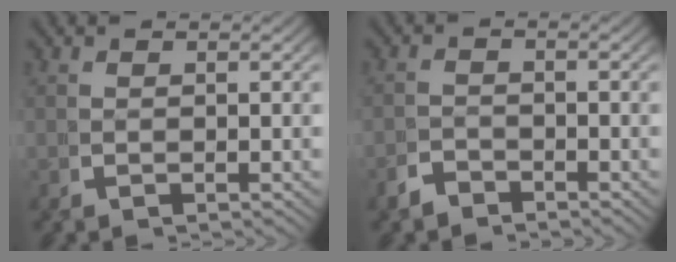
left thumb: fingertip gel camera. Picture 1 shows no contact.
{"total": 2.1, "force": [-2.0, 0.5, 0.0], "torque": [0.003, -0.009, -0.037]}